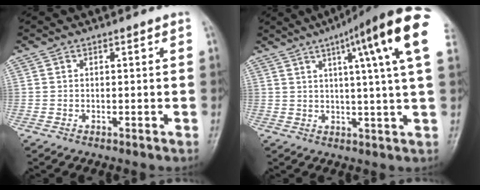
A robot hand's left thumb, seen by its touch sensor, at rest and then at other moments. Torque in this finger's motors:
{"motor_torque": [0.99, 0.95, 1.78, -1.00, 0.29]}